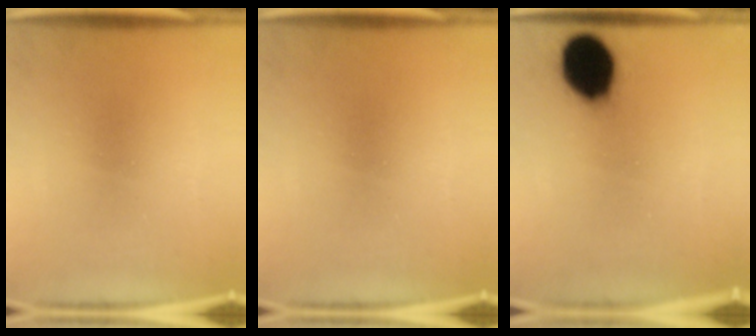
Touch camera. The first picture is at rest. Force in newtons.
{"total": 0.0}
{"total": 14.3}